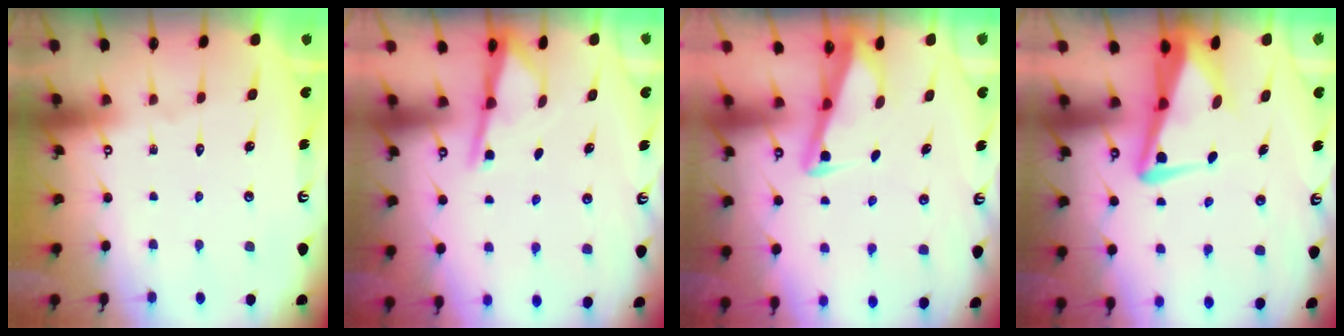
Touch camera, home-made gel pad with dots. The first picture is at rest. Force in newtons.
{"total": 2.4, "press": 2.4, "slide": 0.3}
{"total": 2.8, "press": 2.8, "slide": 0.3}
{"total": 6.4, "press": 6.1, "slide": 1.9}